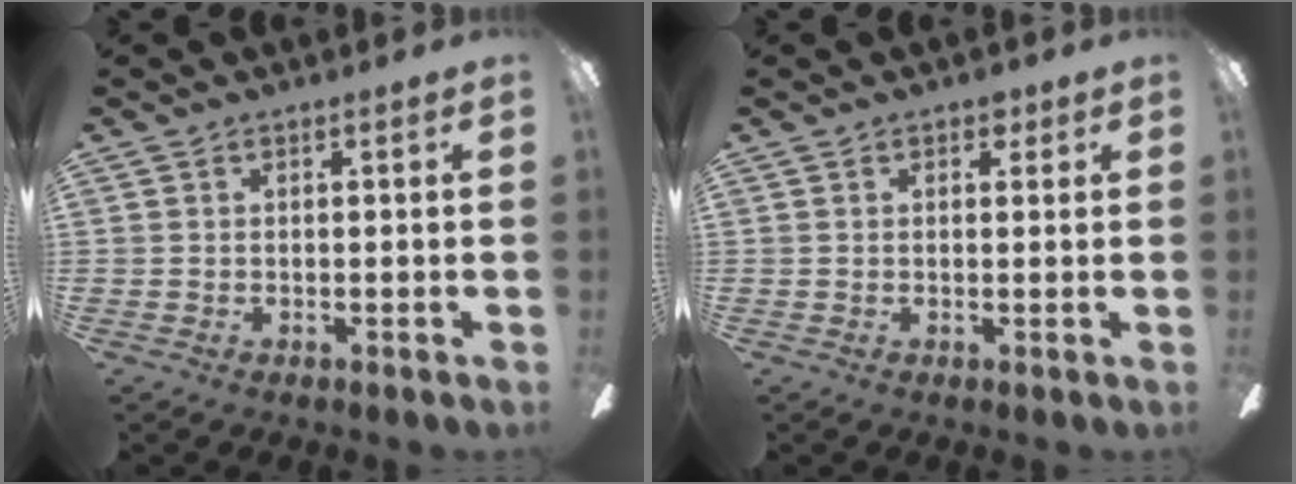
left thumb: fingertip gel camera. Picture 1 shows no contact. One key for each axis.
{"total": 1.9, "fx": 1.1, "fy": 1.2, "fz": 0.9, "tx": -0.003, "ty": -0.003, "tz": 0.017}